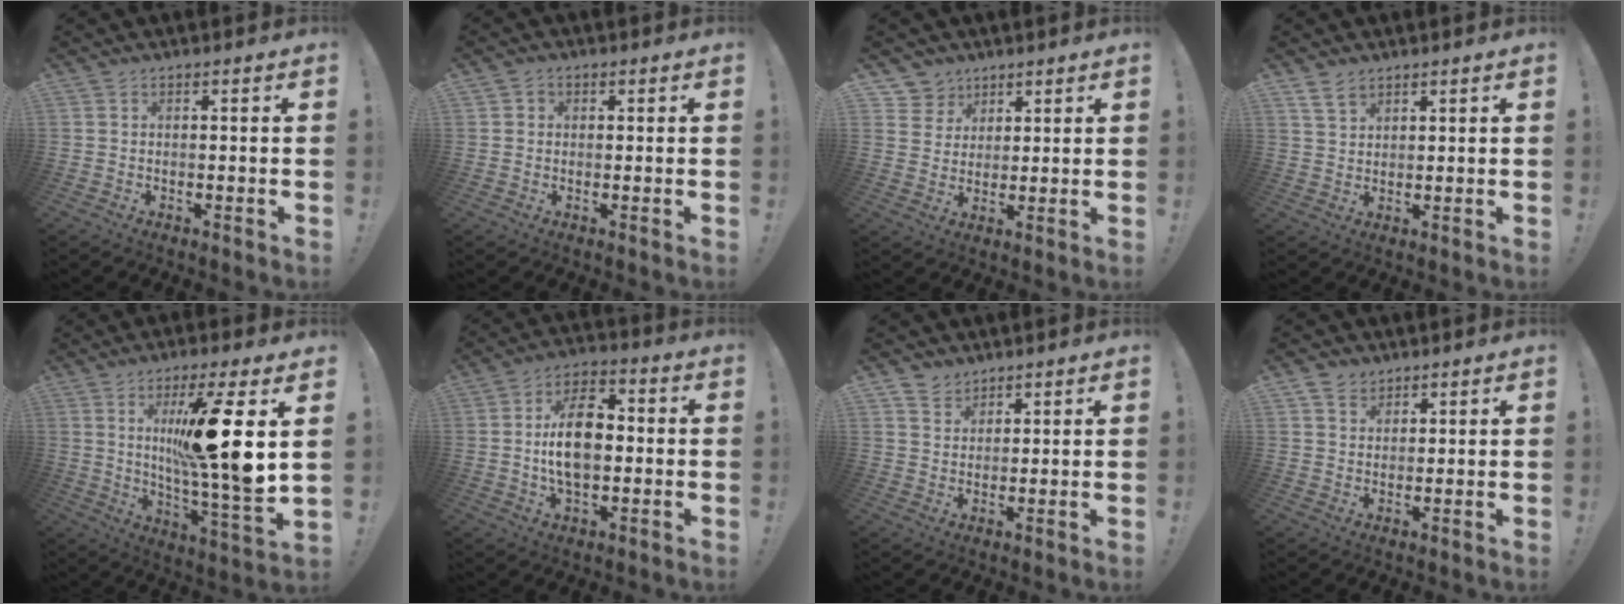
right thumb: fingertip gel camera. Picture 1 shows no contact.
{"total": 1.6, "force": [0.0, 1.5, 0.5], "torque": [-0.006, 0.004, -0.001]}
{"total": 6.5, "force": [4.0, 5.1, 0.2], "torque": [-0.009, -0.034, 0.080]}
{"total": 4.7, "force": [3.4, 2.6, 2.0], "torque": [-0.040, -0.011, 0.065]}
{"total": 18.6, "force": [5.1, 1.7, 17.9], "torque": [-0.277, -0.032, 0.062]}
{"total": 14.3, "force": [-0.2, 8.6, 11.4], "torque": [-0.198, 0.009, -0.007]}
{"total": 4.2, "force": [3.4, 2.5, 0.1], "torque": [-0.001, -0.022, 0.064]}
{"total": 4.1, "force": [2.8, 2.9, 0.8], "torque": [-0.021, -0.009, 0.053]}